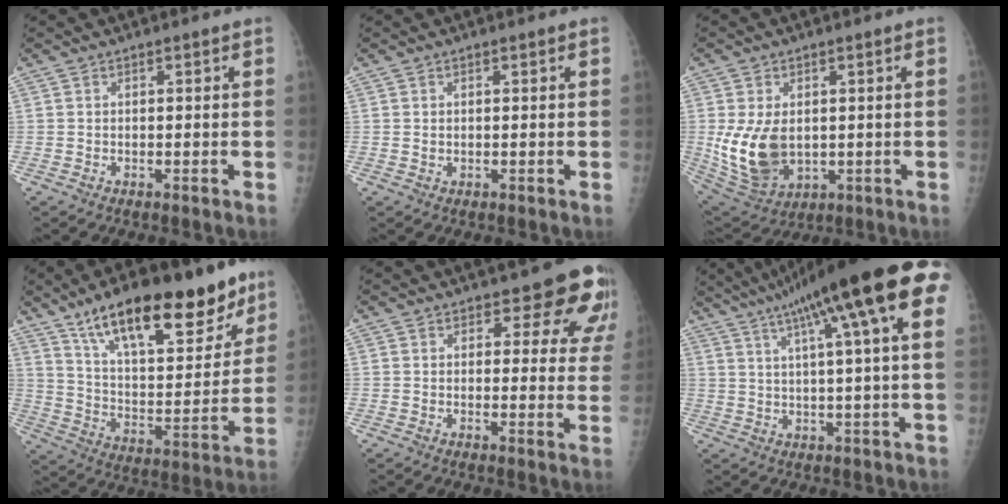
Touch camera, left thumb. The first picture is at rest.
{"total": 0.6, "force": [0.2, 0.5, 0.3], "torque": [-0.003, -0.001, 0.004]}
{"total": 12.4, "force": [0.1, 8.3, 9.2], "torque": [-0.166, -0.013, 0.027]}
{"total": 26.4, "force": [17.1, 9.9, 17.4], "torque": [-0.232, -0.051, 0.278]}
{"total": 10.1, "force": [7.4, 4.8, 5.0], "torque": [-0.007, -0.037, 0.070]}
{"total": 23.1, "force": [10.5, 3.4, 20.3], "torque": [-0.307, 0.023, 0.142]}